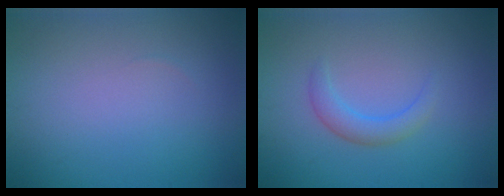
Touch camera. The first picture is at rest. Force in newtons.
{"total": 2.1, "press": 2.1, "slide": 0.2}